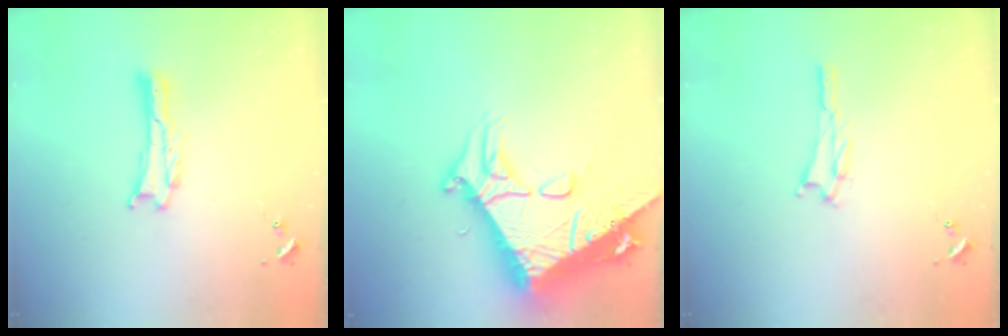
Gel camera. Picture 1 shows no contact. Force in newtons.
{"total": 15.1, "press": 15.0, "slide": 1.6}
{"total": 1.2, "press": 1.2, "slide": 0.2}